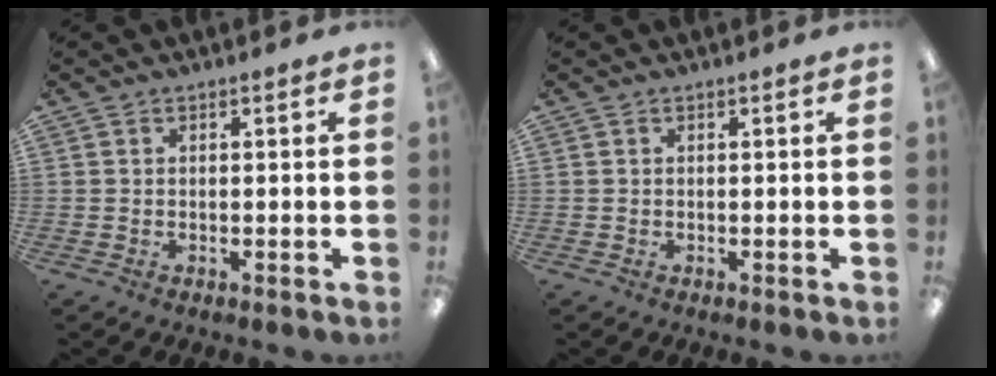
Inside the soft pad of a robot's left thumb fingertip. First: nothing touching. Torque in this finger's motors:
{"motor_torque": [0.00, 0.00, 0.04, -0.03, 0.00]}